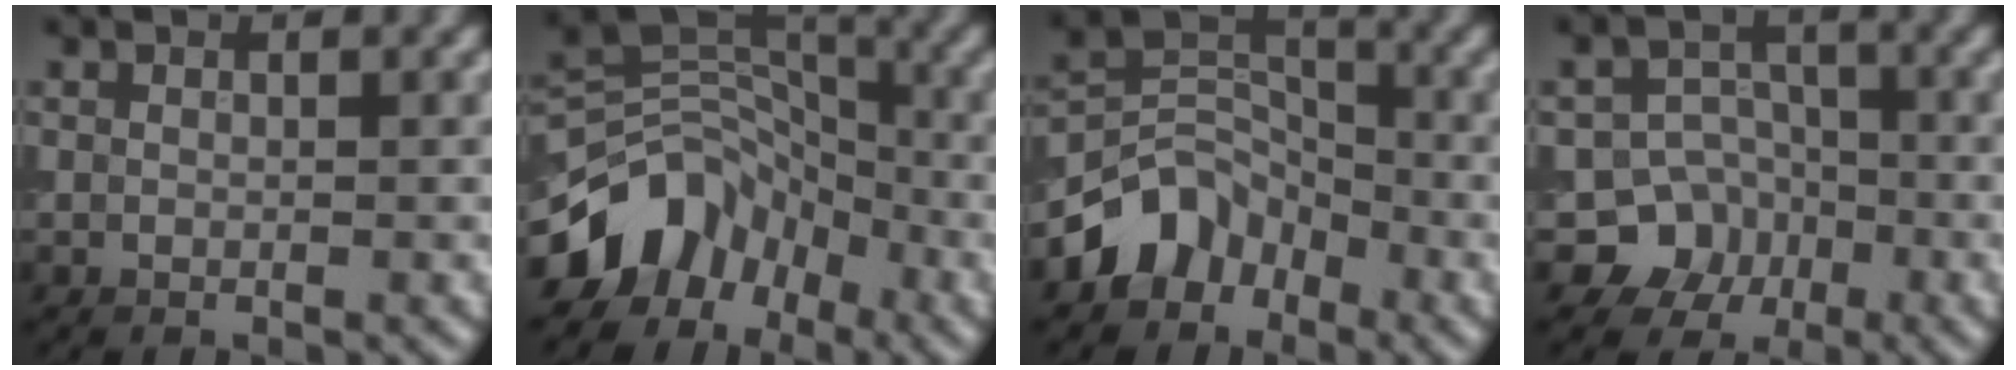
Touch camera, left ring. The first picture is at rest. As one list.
[{"total": 7.8, "force": [-4.5, 5.4, 3.3], "torque": [-0.046, 0.006, -0.097]}, {"total": 4.8, "force": [-3.1, 3.5, 1.4], "torque": [-0.010, 0.010, -0.061]}, {"total": 7.2, "force": [-3.1, 6.5, 0.8], "torque": [0.012, -0.003, -0.072]}]